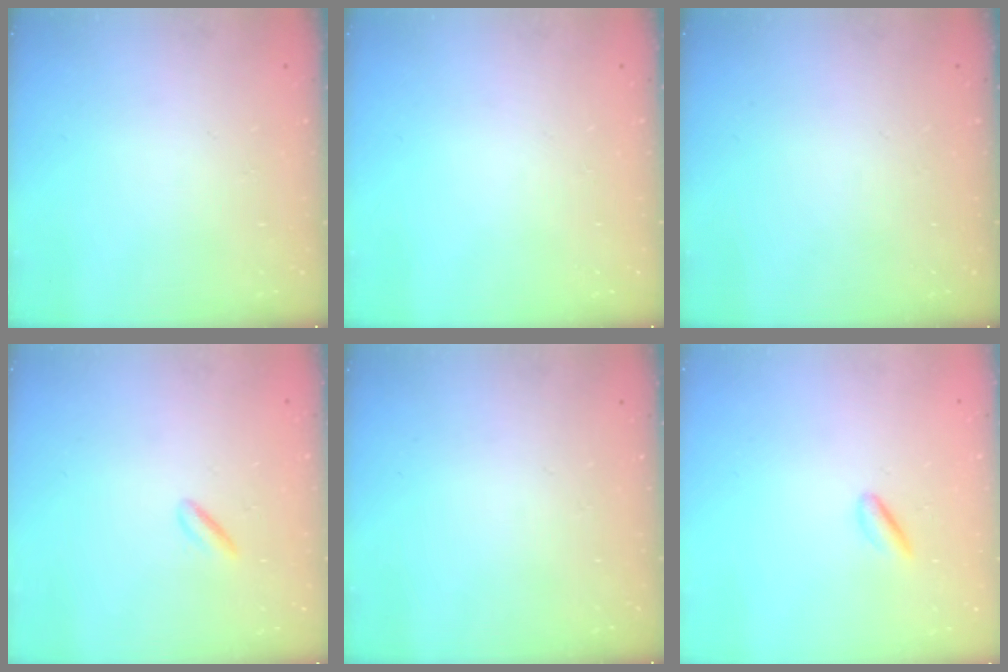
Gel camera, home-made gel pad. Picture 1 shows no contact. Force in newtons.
{"total": 0.0}
{"total": 0.0}
{"total": 1.8, "press": 1.6, "slide": 0.8}
{"total": 0.0}
{"total": 2.2, "press": 2.1, "slide": 0.7}